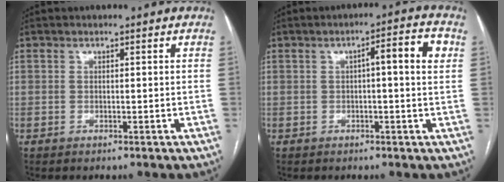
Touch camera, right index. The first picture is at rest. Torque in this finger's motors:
{"motor_torque": [0.11, 0.00, 0.10, 0.05]}